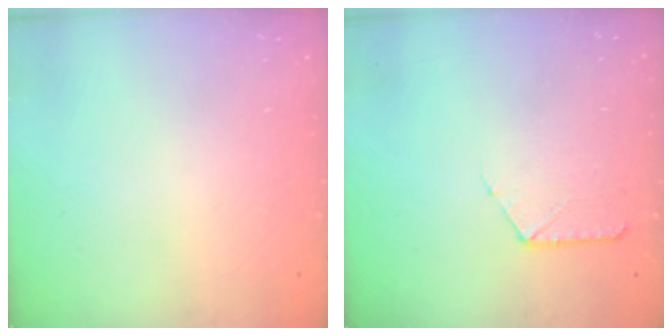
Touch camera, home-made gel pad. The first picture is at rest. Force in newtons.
{"total": 7.1, "press": 7.0, "slide": 0.7}